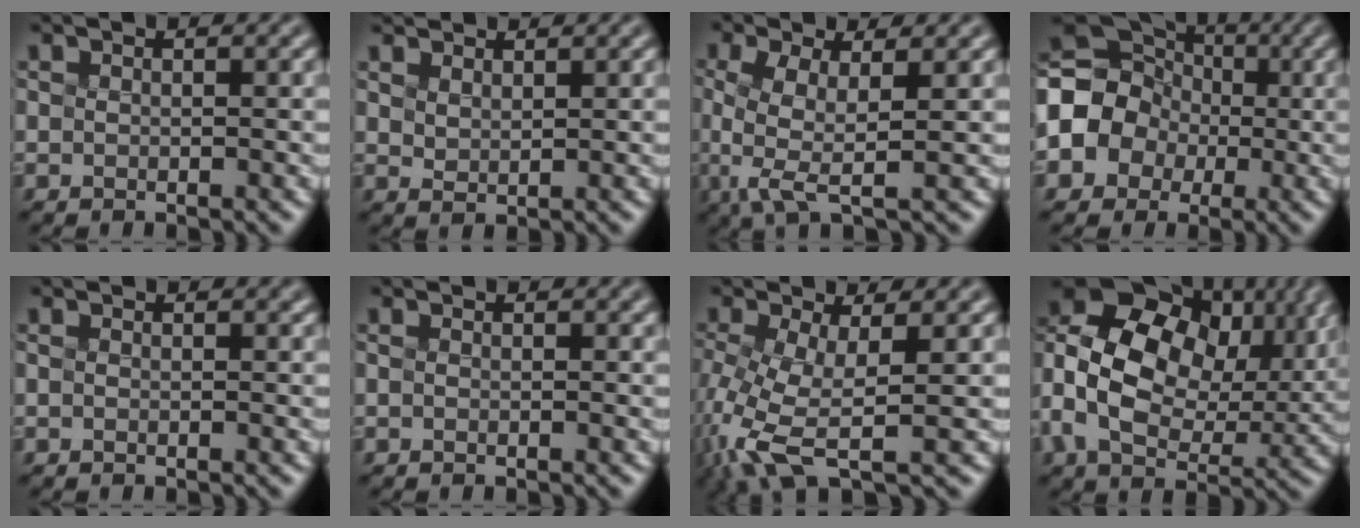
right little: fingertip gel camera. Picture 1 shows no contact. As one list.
[{"total": 1.9, "force": [0.8, -1.1, -1.3], "torque": [0.001, -0.008, 0.048]}, {"total": 2.4, "force": [-1.5, -0.3, 1.9], "torque": [-0.068, -0.017, -0.001]}, {"total": 6.8, "force": [-2.5, 6.1, 1.9], "torque": [-0.052, -0.014, -0.041]}, {"total": 1.0, "force": [-0.8, -0.4, -0.6], "torque": [0.009, -0.012, -0.007]}, {"total": 1.9, "force": [-1.2, -0.9, -1.2], "torque": [0.005, -0.017, -0.002]}, {"total": 5.4, "force": [-3.5, 0.5, 4.1], "torque": [-0.124, -0.025, -0.040]}, {"total": 11.7, "force": [2.1, 8.8, 7.4], "torque": [-0.168, 0.015, 0.061]}]